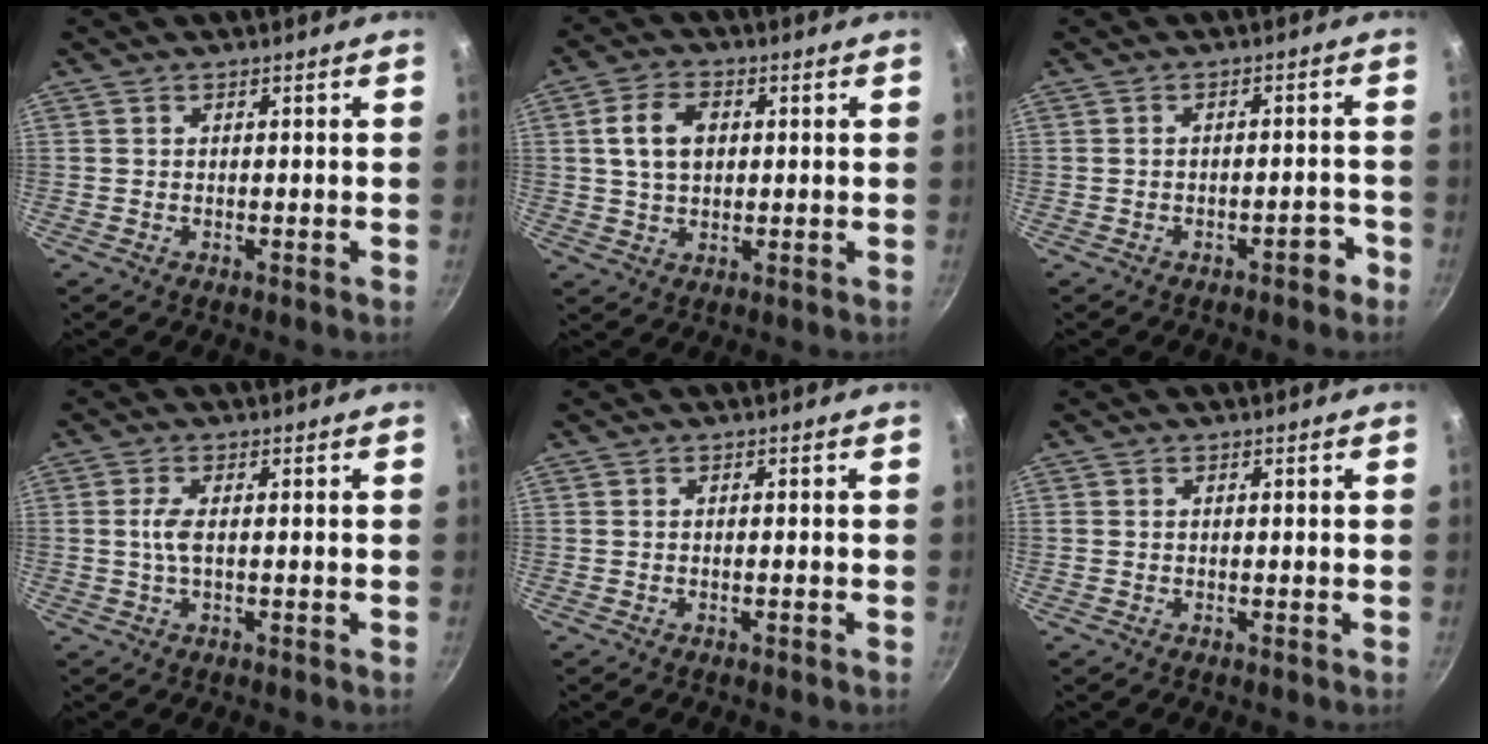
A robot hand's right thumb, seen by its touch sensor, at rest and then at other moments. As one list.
[{"total": 7.5, "force": [1.3, 5.1, 5.4], "torque": [-0.086, 0.007, 0.021]}, {"total": 3.3, "force": [-2.1, 1.4, 2.1], "torque": [-0.017, 0.031, -0.018]}, {"total": 3.0, "force": [-0.1, 0.9, 2.8], "torque": [-0.070, 0.003, -0.003]}, {"total": 0.6, "force": [-0.4, 0.1, 0.4], "torque": [-0.011, 0.006, -0.007]}, {"total": 0.0}]